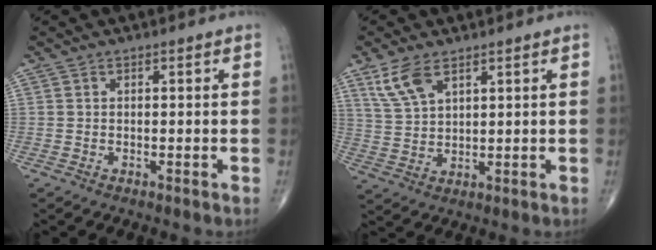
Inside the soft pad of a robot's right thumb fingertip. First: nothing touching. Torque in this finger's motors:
{"motor_torque": [-0.77, 0.97, 0.04, -0.01, 0.03]}